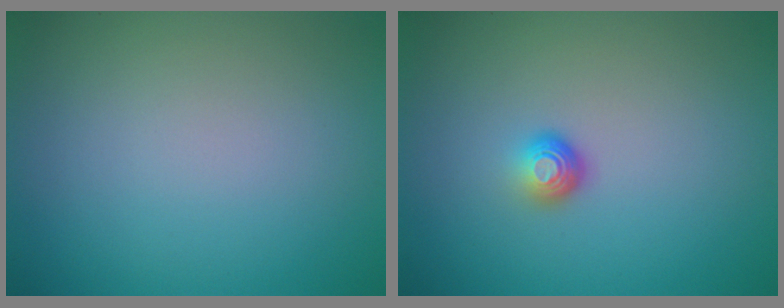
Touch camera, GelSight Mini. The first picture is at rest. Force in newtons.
{"total": 1.8, "press": 1.1, "slide": 1.4}